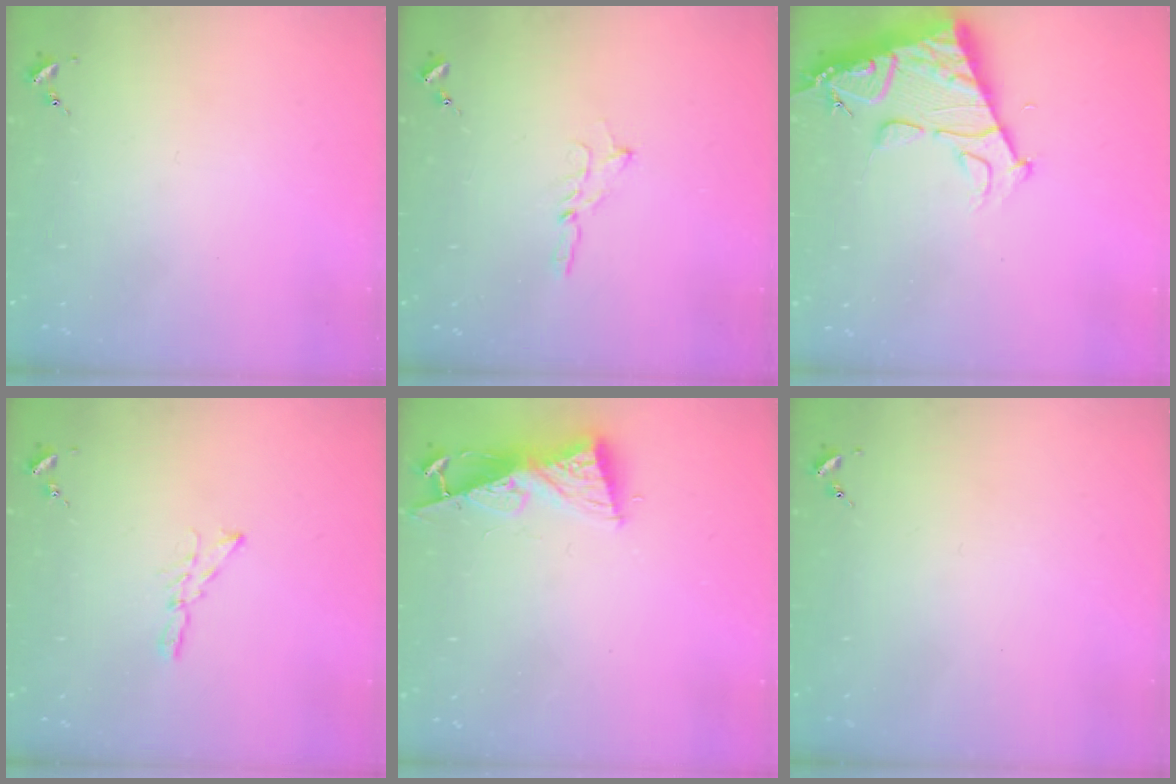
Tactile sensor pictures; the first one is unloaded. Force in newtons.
{"total": 2.0, "press": 2.0, "slide": 0.2}
{"total": 13.0, "press": 12.9, "slide": 1.3}
{"total": 4.7, "press": 4.7, "slide": 0.1}
{"total": 8.2, "press": 8.2, "slide": 0.7}
{"total": 0.0}